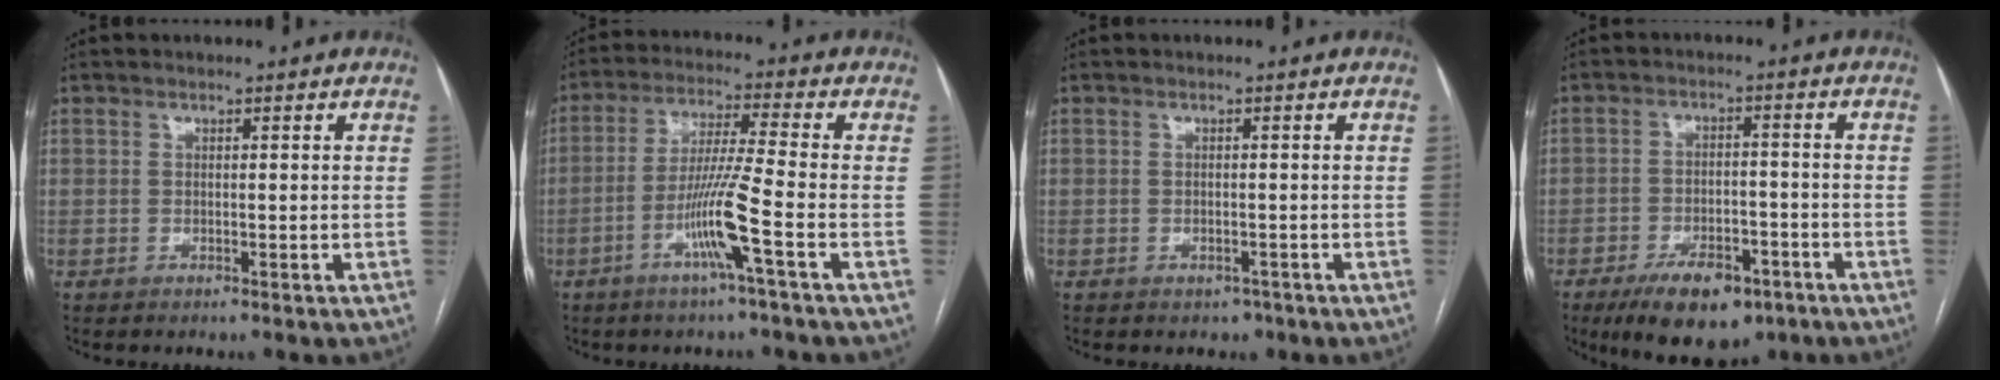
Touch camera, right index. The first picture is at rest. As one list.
[{"total": 9.0, "force": [-3.7, -1.3, 8.1], "torque": [-0.158, -0.006, -0.076]}, {"total": 1.5, "force": [-0.9, 1.1, 0.4], "torque": [-0.005, 0.003, -0.009]}, {"total": 10.8, "force": [-7.0, 4.8, 6.7], "torque": [-0.104, -0.004, -0.109]}]